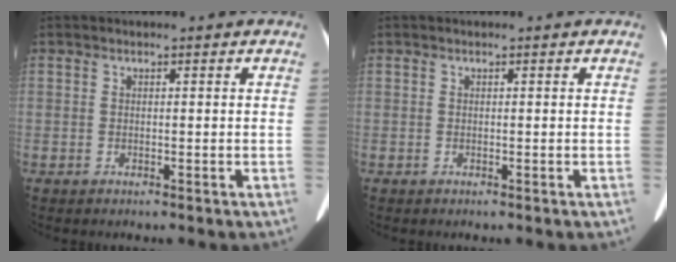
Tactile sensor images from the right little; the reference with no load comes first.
{"total": 0.0}